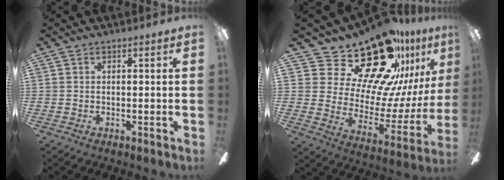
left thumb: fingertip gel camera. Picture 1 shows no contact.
{"total": 25.8, "force": [19.8, 10.9, 12.4], "torque": [-0.192, -0.140, 0.353]}